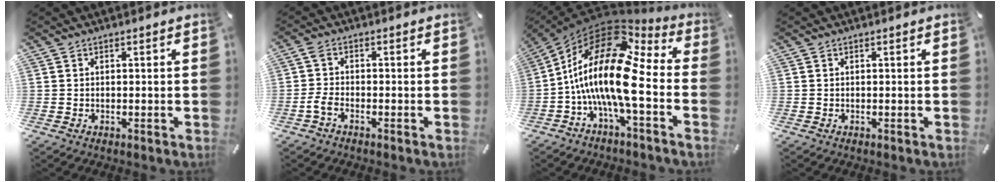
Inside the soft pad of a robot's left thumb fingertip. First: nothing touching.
{"total": 3.1, "force": [-1.5, 1.5, 2.3], "torque": [-0.059, 0.000, -0.031]}
{"total": 21.2, "force": [-2.5, 7.2, 19.8], "torque": [-0.425, -0.019, -0.055]}
{"total": 0.0}